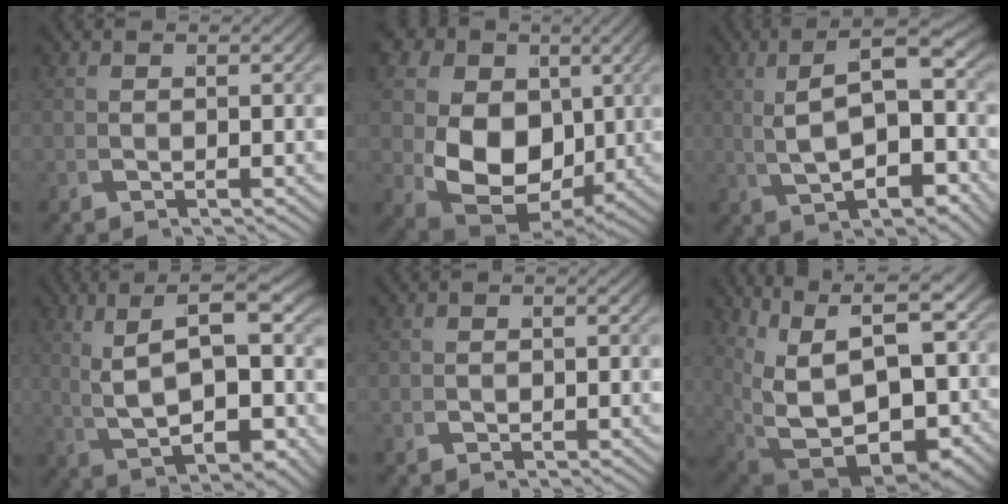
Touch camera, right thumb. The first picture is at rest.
{"total": 15.4, "force": [0.0, 11.9, 9.8], "torque": [-0.210, -0.072, 0.023]}
{"total": 9.0, "force": [1.3, 4.3, 7.8], "torque": [-0.117, 0.009, 0.026]}
{"total": 10.6, "force": [2.2, 5.3, 8.9], "torque": [-0.149, 0.003, 0.043]}
{"total": 0.7, "force": [-0.4, 0.5, 0.0], "torque": [0.004, -0.004, -0.010]}
{"total": 18.2, "force": [-0.6, 12.5, 13.3], "torque": [-0.250, -0.068, 0.014]}